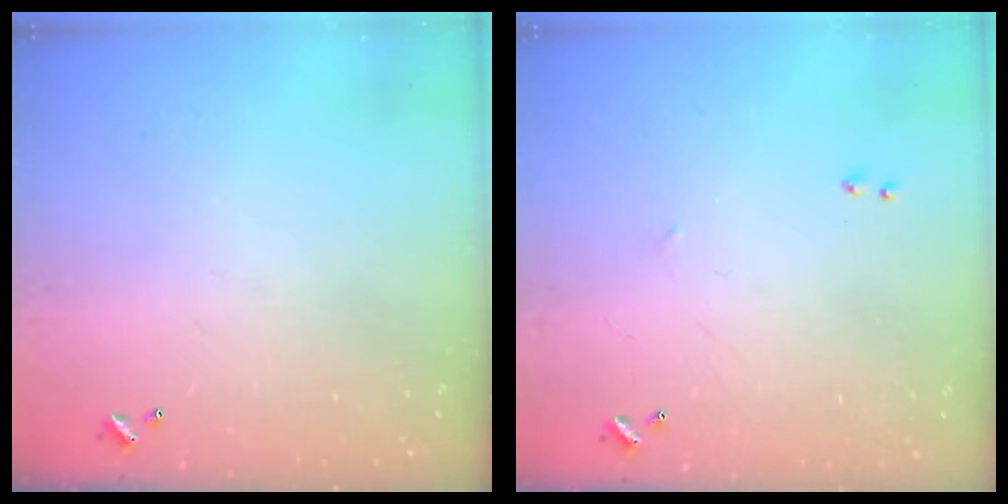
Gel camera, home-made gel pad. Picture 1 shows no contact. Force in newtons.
{"total": 2.5, "press": 2.4, "slide": 0.4}